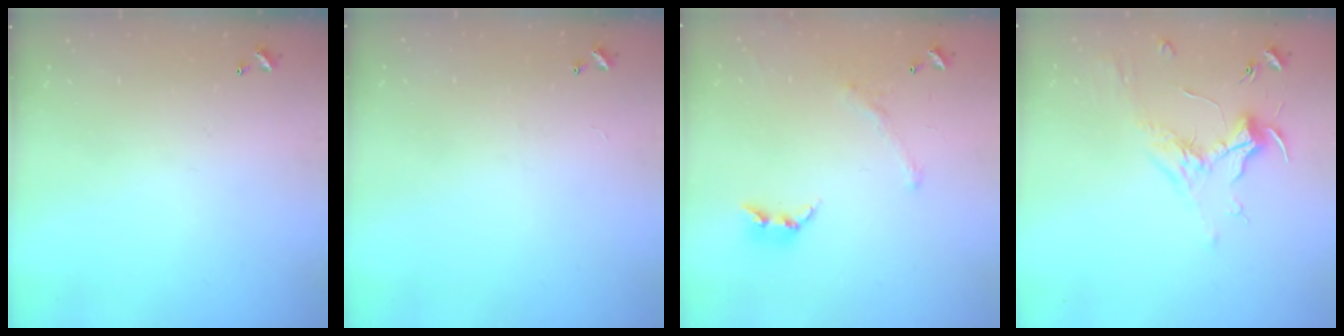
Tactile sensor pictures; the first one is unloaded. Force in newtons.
{"total": 2.4, "press": 2.4, "slide": 0.3}
{"total": 1.5, "press": 1.0, "slide": 1.2}
{"total": 2.0, "press": 1.9, "slide": 0.6}